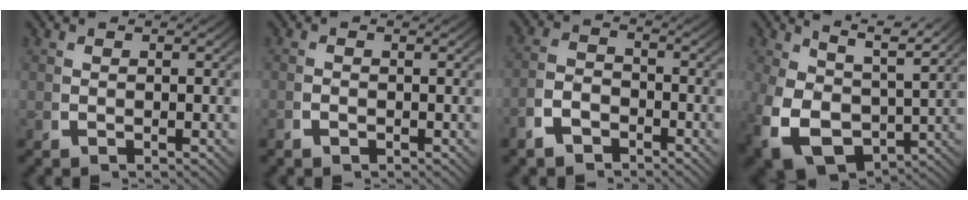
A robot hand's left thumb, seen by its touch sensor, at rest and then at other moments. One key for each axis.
{"total": 0.7, "fx": -0.6, "fy": 0.3, "fz": 0.2, "tx": -0.007, "ty": -0.003, "tz": -0.013}
{"total": 3.5, "fx": -2.3, "fy": 2.2, "fz": 1.6, "tx": -0.033, "ty": -0.012, "tz": -0.039}
{"total": 10.2, "fx": -0.4, "fy": 7.5, "fz": 7.0, "tx": -0.163, "ty": -0.049, "tz": 0.013}